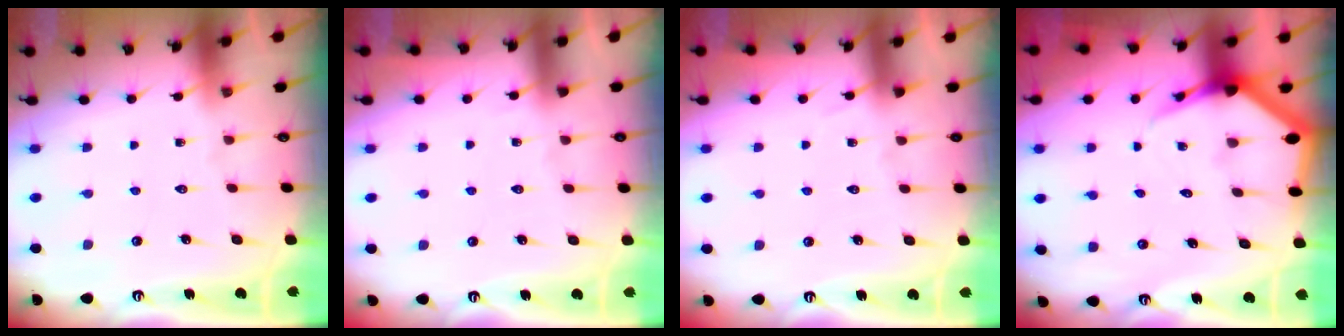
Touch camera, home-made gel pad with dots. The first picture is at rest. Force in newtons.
{"total": 3.4, "press": 3.3, "slide": 0.4}
{"total": 5.0, "press": 4.9, "slide": 0.7}
{"total": 4.6, "press": 4.6, "slide": 0.5}